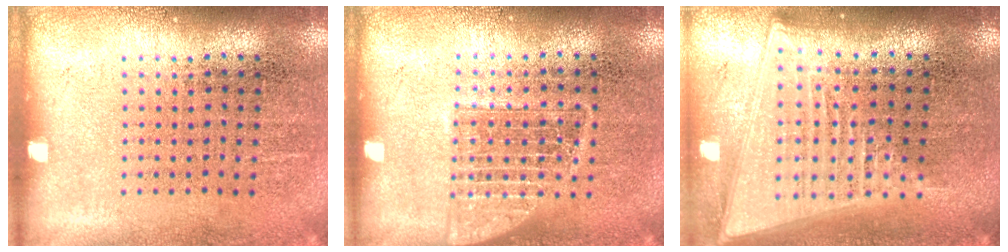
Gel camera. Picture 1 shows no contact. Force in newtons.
{"total": 1.0, "press": 1.0, "slide": 0.2}
{"total": 2.0, "press": 1.7, "slide": 1.2}